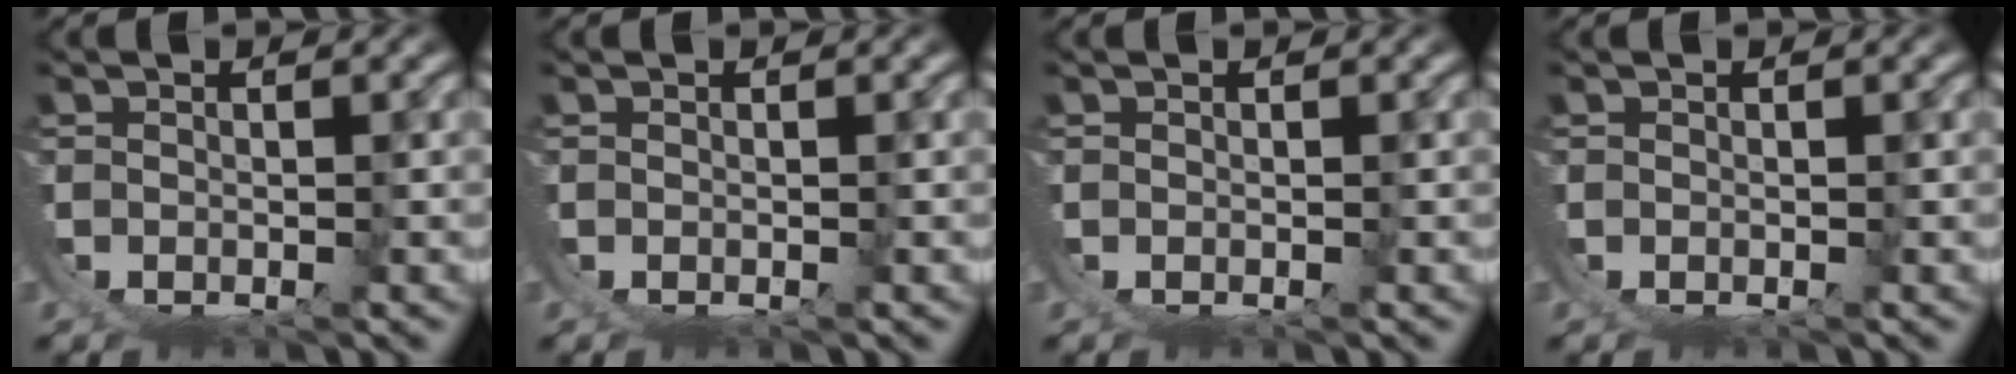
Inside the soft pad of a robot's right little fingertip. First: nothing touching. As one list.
[{"total": 0.0}, {"total": 0.0}, {"total": 0.0}]